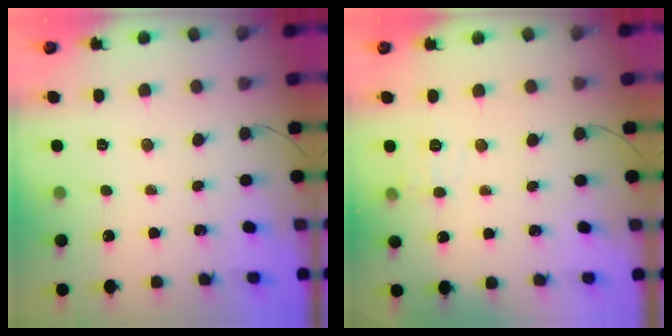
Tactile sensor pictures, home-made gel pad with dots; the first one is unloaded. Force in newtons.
{"total": 5.6, "press": 5.4, "slide": 1.6}